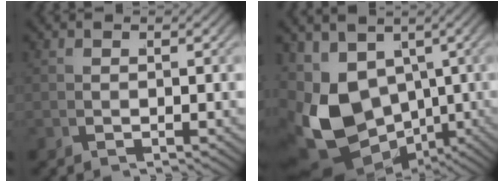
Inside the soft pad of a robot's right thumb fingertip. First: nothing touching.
{"total": 13.5, "force": [-2.7, 9.8, 8.8], "torque": [-0.209, -0.082, -0.009]}